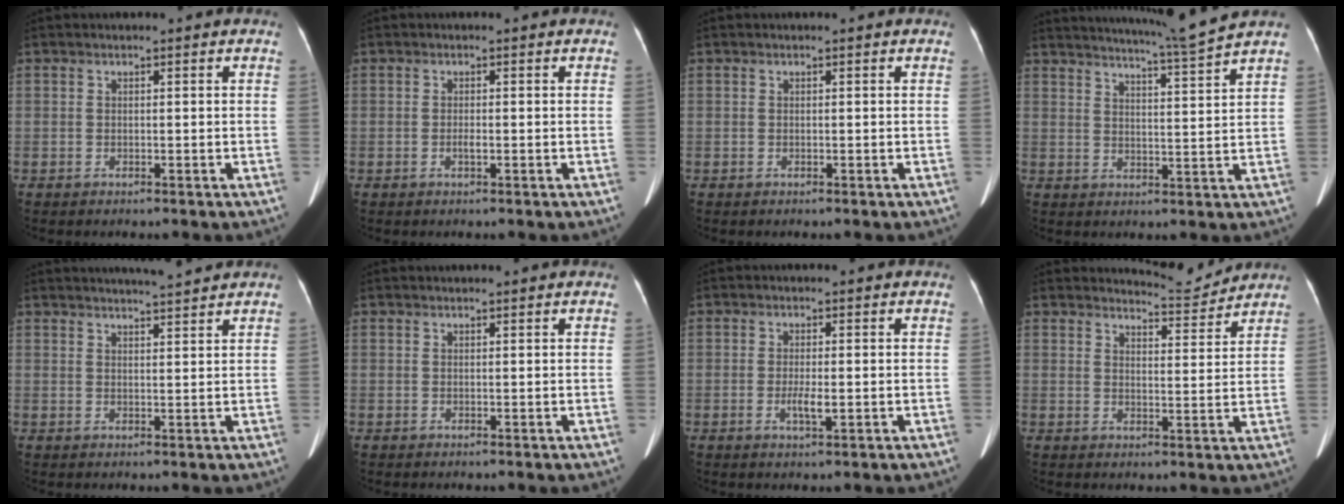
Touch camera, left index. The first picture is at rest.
{"total": 0.9, "force": [-0.4, 0.2, 0.8], "torque": [-0.019, -0.001, -0.008]}
{"total": 0.0}
{"total": 9.6, "force": [8.7, -2.7, 3.0], "torque": [-0.056, -0.031, 0.131]}
{"total": 6.5, "force": [6.1, -0.3, 2.2], "torque": [-0.038, 0.012, 0.084]}
{"total": 2.1, "force": [2.0, 0.1, 0.8], "torque": [-0.007, 0.024, 0.029]}
{"total": 2.3, "force": [-0.5, 0.5, 2.2], "torque": [-0.048, -0.004, -0.008]}
{"total": 5.0, "force": [4.9, -0.3, -0.8], "torque": [0.000, -0.020, 0.070]}